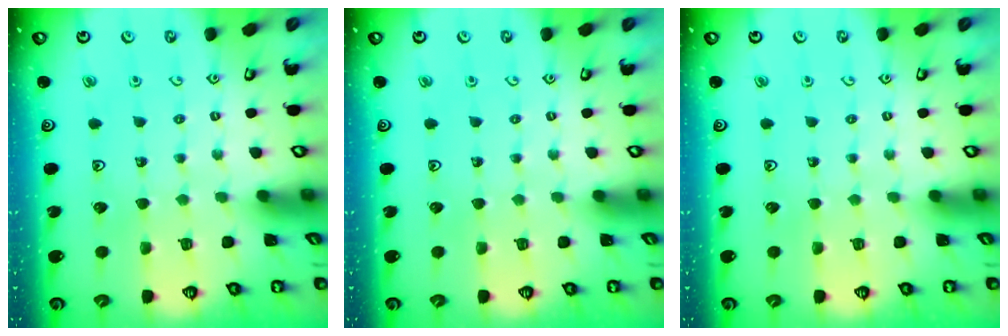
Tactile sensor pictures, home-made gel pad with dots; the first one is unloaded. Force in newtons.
{"total": 0.0}
{"total": 0.0}